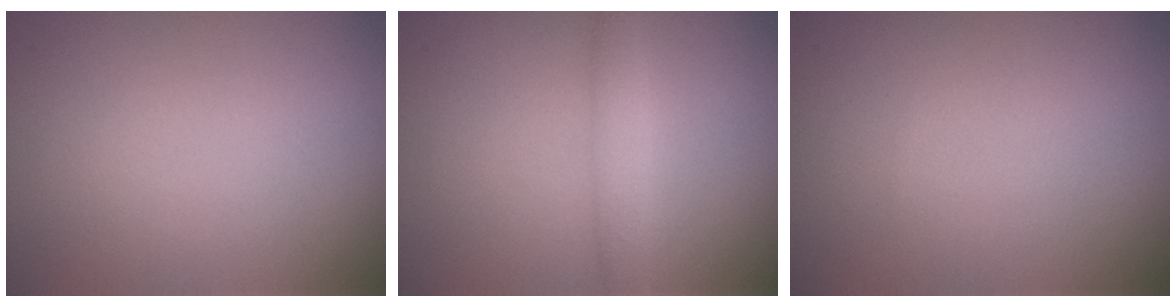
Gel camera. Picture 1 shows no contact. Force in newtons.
{"total": 2.3, "press": 2.3, "slide": 0.2}
{"total": 0.0}